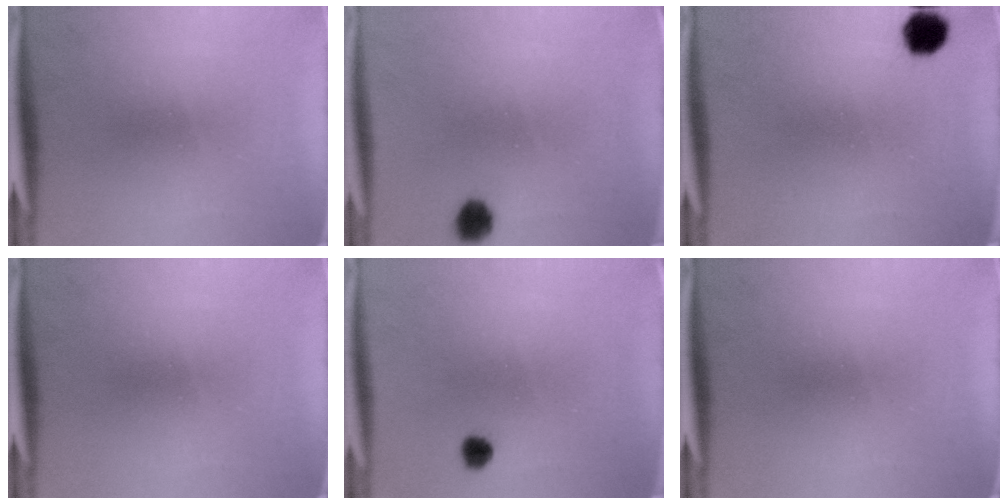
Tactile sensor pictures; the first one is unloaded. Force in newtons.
{"total": 4.2}
{"total": 5.0}
{"total": 0.0}
{"total": 2.3}
{"total": 0.0}